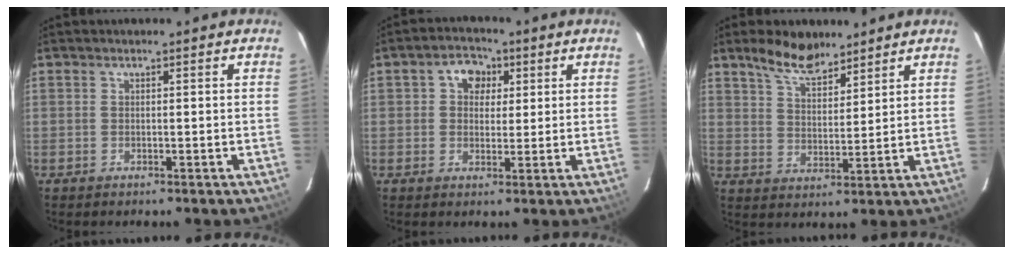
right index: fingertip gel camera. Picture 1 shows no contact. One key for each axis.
{"total": 6.0, "fx": 1.6, "fy": 5.4, "fz": 2.1, "tx": -0.027, "ty": 0.016, "tz": 0.021}
{"total": 8.0, "fx": 6.4, "fy": 3.0, "fz": 3.8, "tx": -0.066, "ty": 0.005, "tz": 0.119}